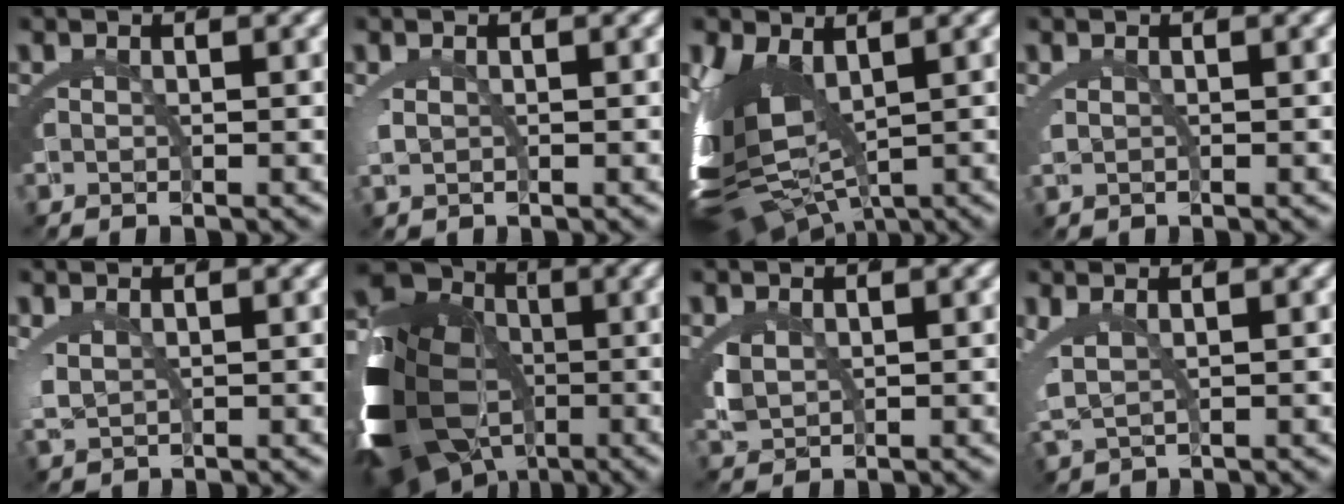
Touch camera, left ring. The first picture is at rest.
{"total": 0.9, "force": [0.2, 0.3, 0.8], "torque": [-0.031, -0.013, 0.015]}
{"total": 11.2, "force": [-2.2, 7.1, 8.4], "torque": [-0.195, -0.049, -0.010]}
{"total": 0.7, "force": [0.3, 0.1, 0.6], "torque": [-0.024, -0.012, 0.017]}
{"total": 1.4, "force": [0.6, 0.7, 1.1], "torque": [-0.046, -0.020, 0.029]}
{"total": 16.7, "force": [-2.7, 11.7, 11.7], "torque": [-0.207, -0.056, -0.026]}
{"total": 1.6, "force": [0.3, 1.0, 1.2], "torque": [-0.044, -0.022, 0.023]}
{"total": 2.7, "force": [1.1, 1.3, 2.1], "torque": [-0.059, -0.013, 0.031]}